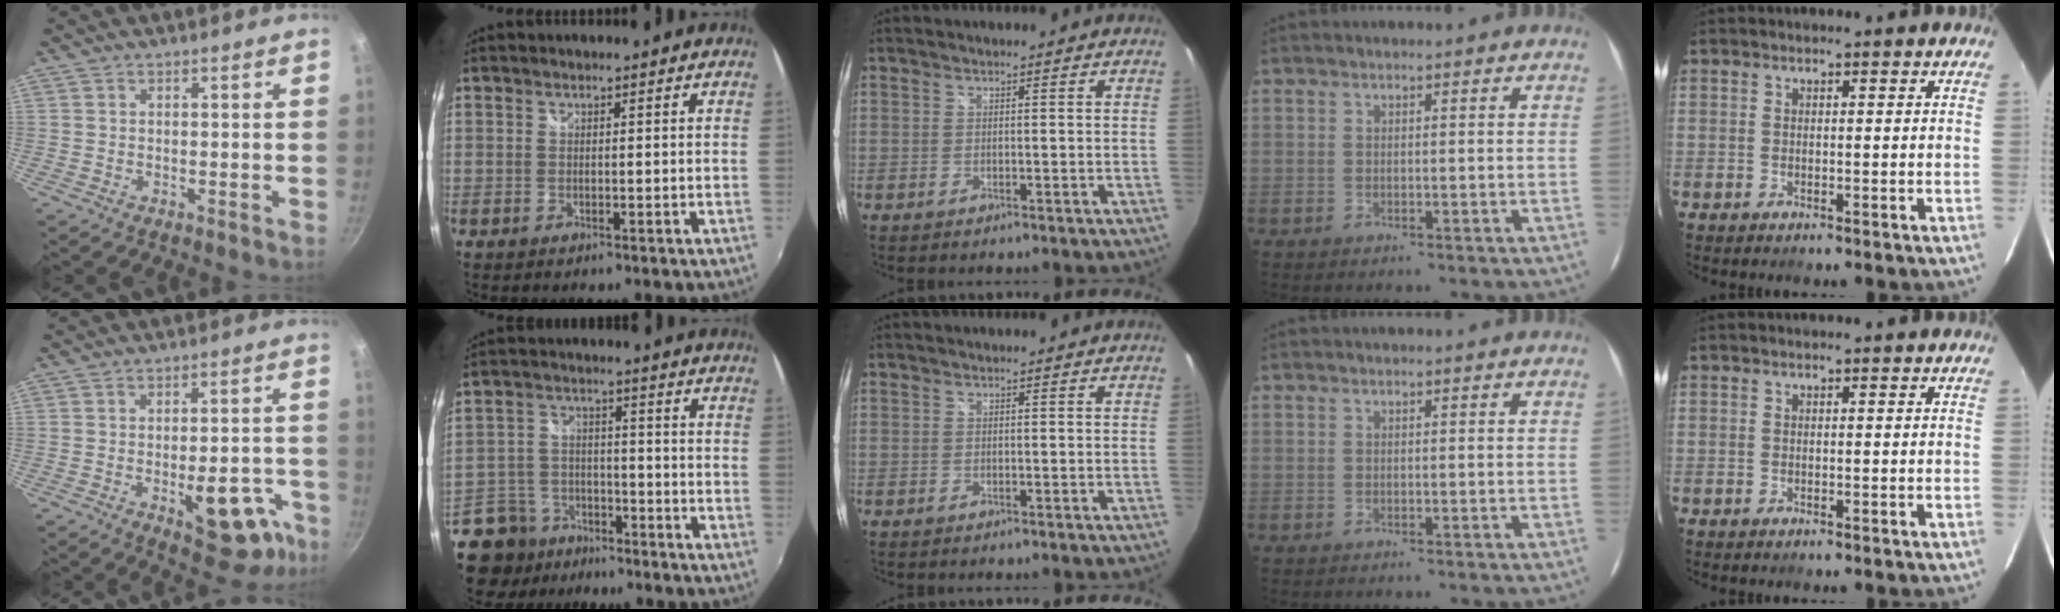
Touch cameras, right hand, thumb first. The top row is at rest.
{"thumb": {"total": 14.4, "force": [-6.1, 6.7, 11.2], "torque": [-0.086, 0.027, -0.074]}, "index": {"total": 12.8, "force": [-8.4, 8.9, 3.6], "torque": [-0.114, 0.015, -0.129]}}